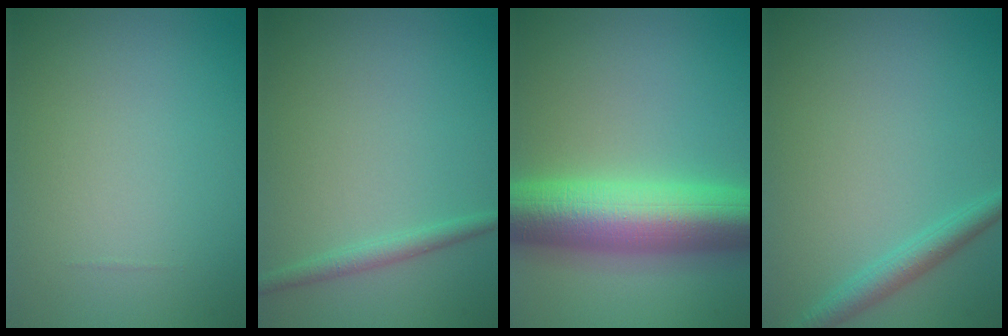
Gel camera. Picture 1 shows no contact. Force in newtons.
{"total": 1.4, "press": 1.4, "slide": 0.1}
{"total": 10.7, "press": 10.7, "slide": 0.0}
{"total": 2.2, "press": 2.2, "slide": 0.1}